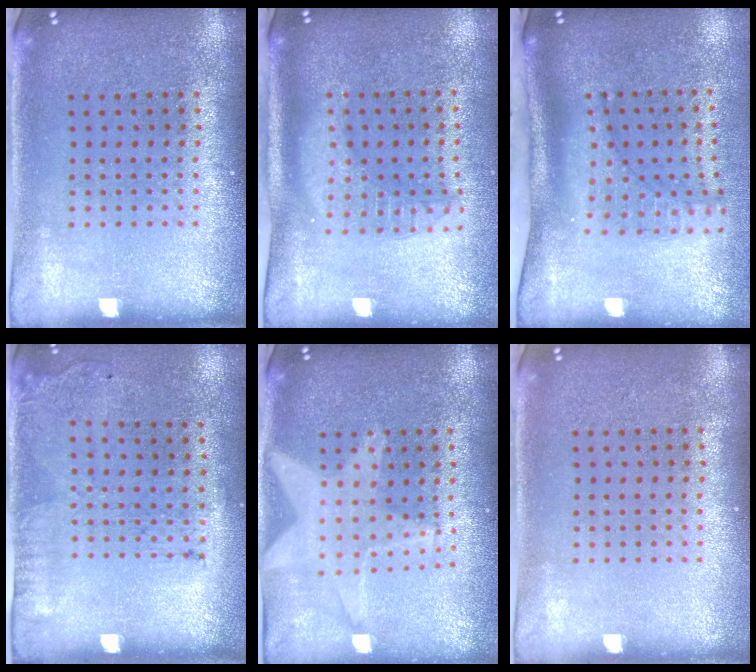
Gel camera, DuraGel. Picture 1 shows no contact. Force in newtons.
{"total": 1.8, "press": 1.5, "slide": 1.0}
{"total": 2.1, "press": 1.5, "slide": 1.4}
{"total": 1.7, "press": 1.1, "slide": 1.3}
{"total": 1.3, "press": 1.2, "slide": 0.3}
{"total": 0.0}